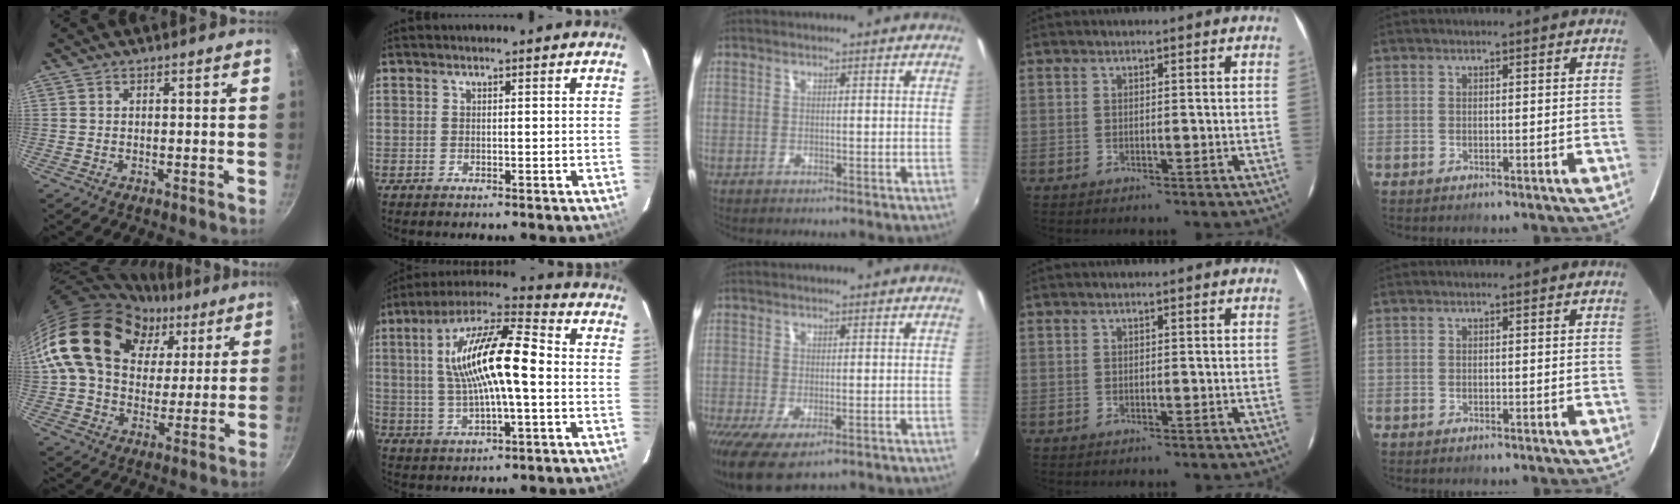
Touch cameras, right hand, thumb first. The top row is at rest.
{"thumb": {"total": 23.8, "force": [9.9, 16.6, 13.9], "torque": [-0.221, -0.002, 0.171]}, "index": {"total": 16.3, "force": [0.8, 4.3, 15.7], "torque": [-0.290, 0.019, 0.008]}, "middle": {"total": 6.7, "force": [-3.2, 2.6, 5.3], "torque": [-0.106, -0.031, -0.048]}}